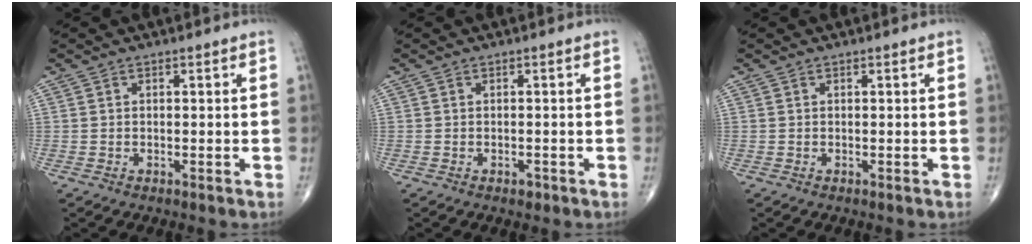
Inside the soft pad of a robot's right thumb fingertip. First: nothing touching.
{"total": 1.1, "force": [-0.7, 0.7, 0.6], "torque": [-0.007, 0.001, -0.008]}
{"total": 0.0}